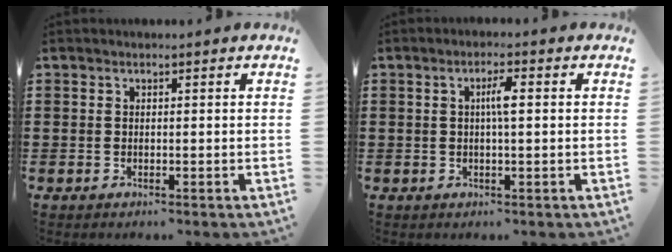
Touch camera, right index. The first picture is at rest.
{"total": 2.6, "force": [0.2, 0.4, 2.6], "torque": [-0.050, 0.002, 0.000]}